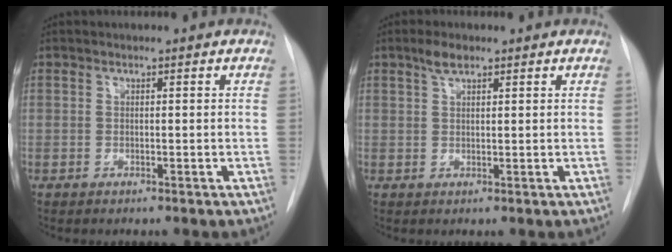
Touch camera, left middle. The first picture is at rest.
{"total": 2.4, "force": [1.6, 0.9, 1.5], "torque": [-0.031, 0.005, 0.031]}